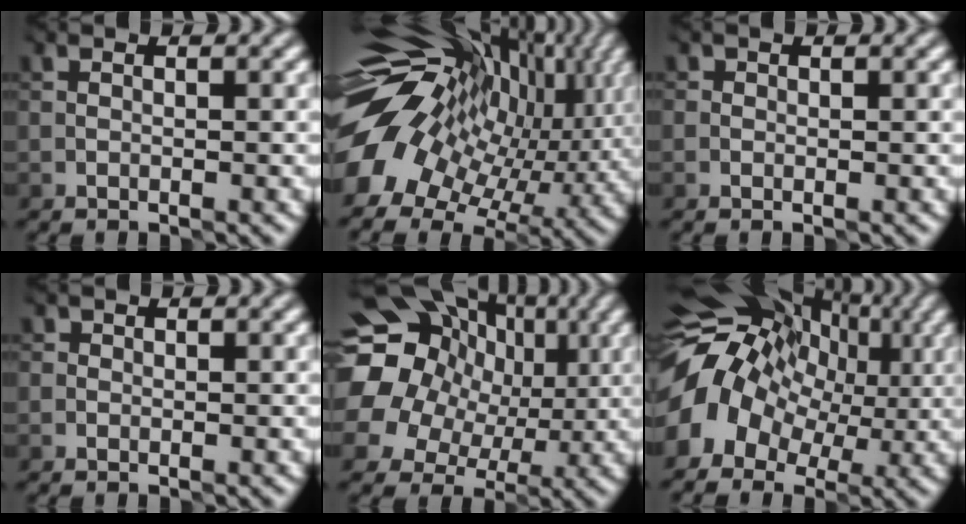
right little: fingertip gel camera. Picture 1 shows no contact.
{"total": 16.1, "force": [3.2, 10.6, 11.7], "torque": [-0.189, -0.010, 0.087]}
{"total": 0.0}
{"total": 0.0}
{"total": 16.7, "force": [4.7, 14.5, 7.0], "torque": [-0.155, 0.036, 0.060]}
{"total": 10.9, "force": [0.5, 8.9, 6.4], "torque": [-0.107, 0.005, 0.008]}